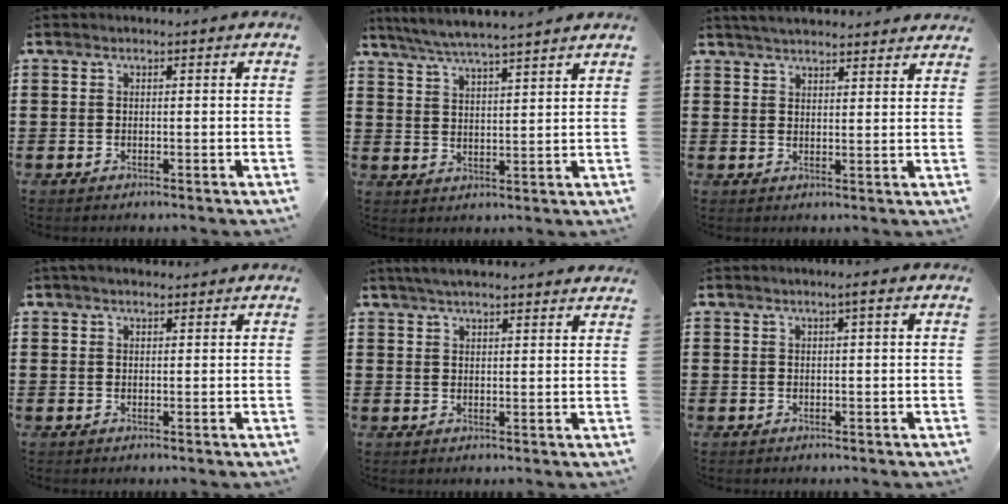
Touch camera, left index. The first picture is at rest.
{"total": 5.1, "force": [4.6, -0.4, 2.0], "torque": [-0.052, -0.021, 0.081]}
{"total": 3.5, "force": [3.5, 0.0, 0.6], "torque": [-0.020, -0.007, 0.065]}
{"total": 1.4, "force": [1.2, 0.5, 0.6], "torque": [-0.013, 0.004, 0.021]}
{"total": 3.6, "force": [3.3, 0.1, 1.3], "torque": [-0.033, 0.000, 0.062]}
{"total": 1.2, "force": [0.5, -0.1, 1.1], "torque": [-0.019, 0.000, 0.009]}